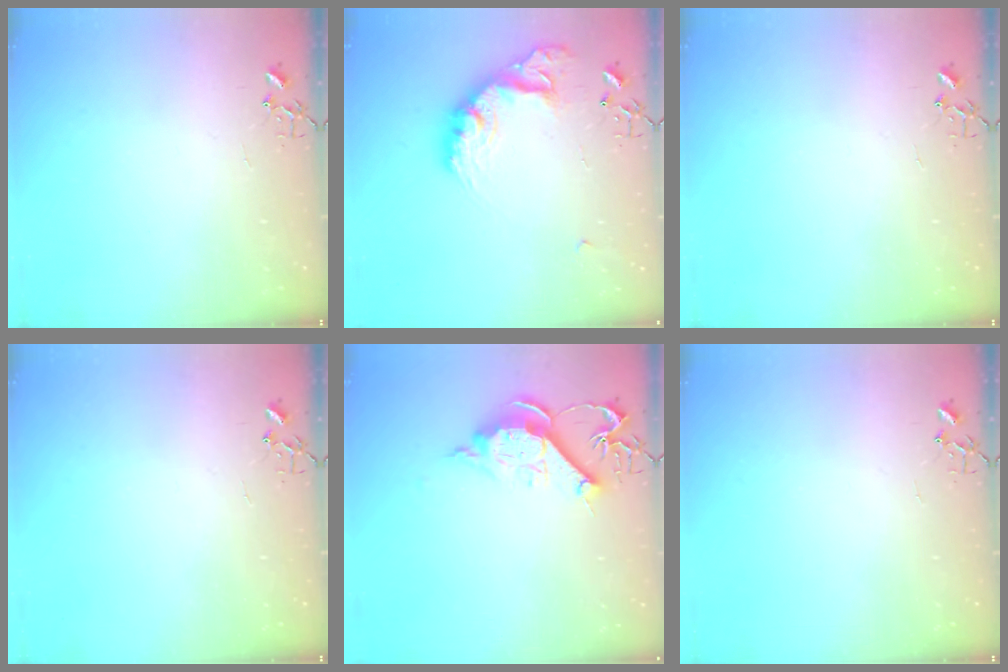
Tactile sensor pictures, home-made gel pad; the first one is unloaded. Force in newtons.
{"total": 19.3, "press": 19.2, "slide": 1.2}
{"total": 0.0}
{"total": 0.0}
{"total": 11.9, "press": 11.9, "slide": 1.0}
{"total": 0.0}